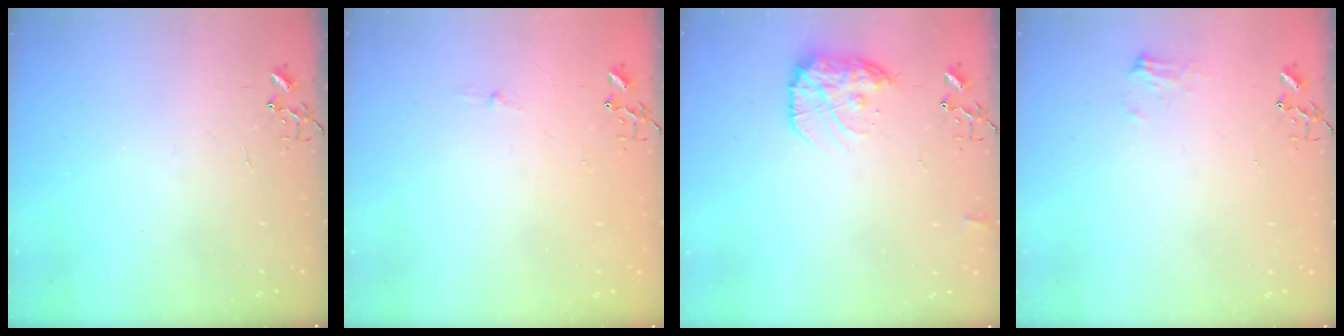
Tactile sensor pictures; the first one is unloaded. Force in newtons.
{"total": 3.1, "press": 3.1, "slide": 0.5}
{"total": 13.8, "press": 13.8, "slide": 0.6}
{"total": 7.1, "press": 7.1, "slide": 0.2}